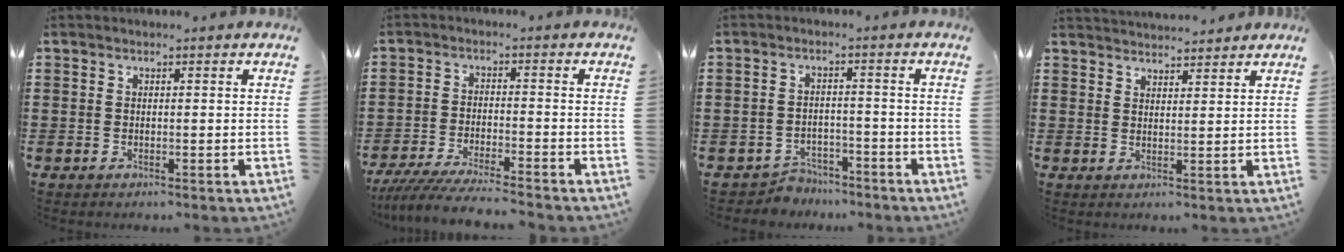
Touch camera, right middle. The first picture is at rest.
{"total": 5.5, "force": [-5.2, 0.0, 1.9], "torque": [-0.050, -0.016, -0.105]}
{"total": 3.2, "force": [-3.1, 0.8, -0.3], "torque": [-0.007, 0.002, -0.068]}
{"total": 2.9, "force": [2.9, 0.0, -0.3], "torque": [-0.002, -0.006, 0.056]}